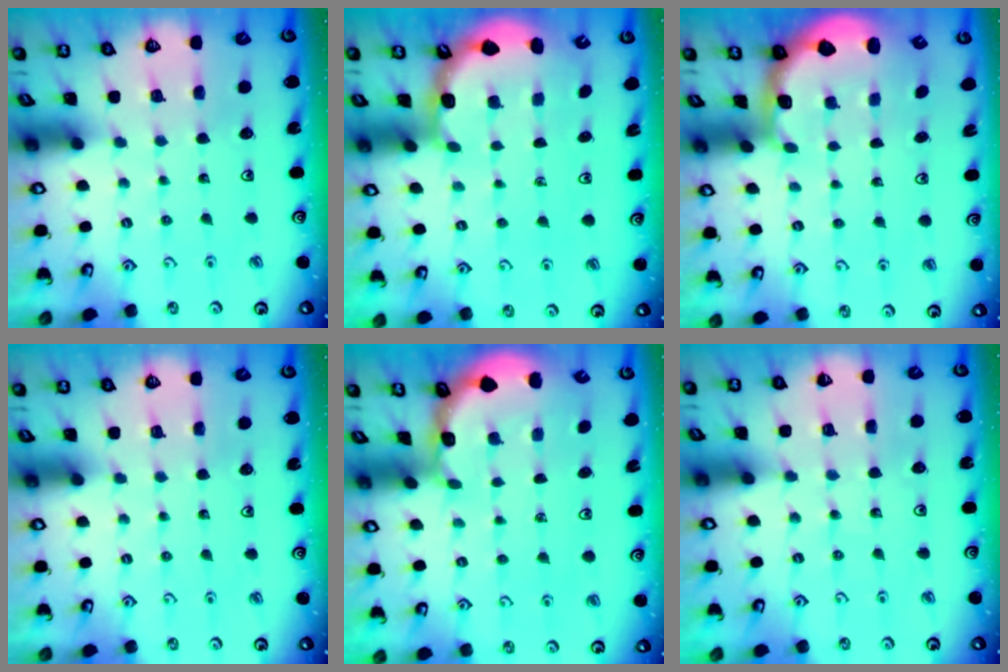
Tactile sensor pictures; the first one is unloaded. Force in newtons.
{"total": 3.4, "press": 2.4, "slide": 2.4}
{"total": 2.6, "press": 2.0, "slide": 1.7}
{"total": 0.0}
{"total": 1.3, "press": 1.3, "slide": 0.1}
{"total": 5.5, "press": 5.4, "slide": 0.7}